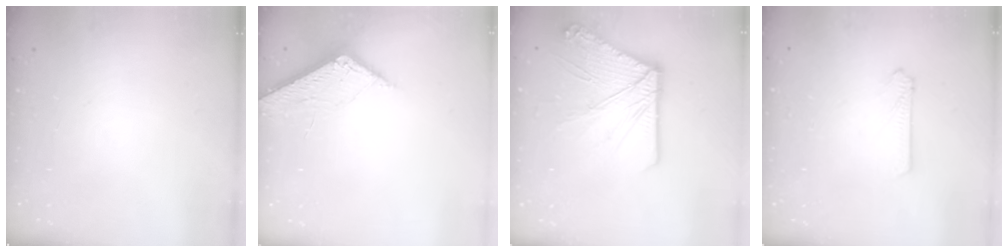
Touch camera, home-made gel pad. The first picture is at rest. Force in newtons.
{"total": 5.8, "press": 5.8, "slide": 0.6}
{"total": 14.4, "press": 14.3, "slide": 2.1}
{"total": 2.6, "press": 2.6, "slide": 0.3}